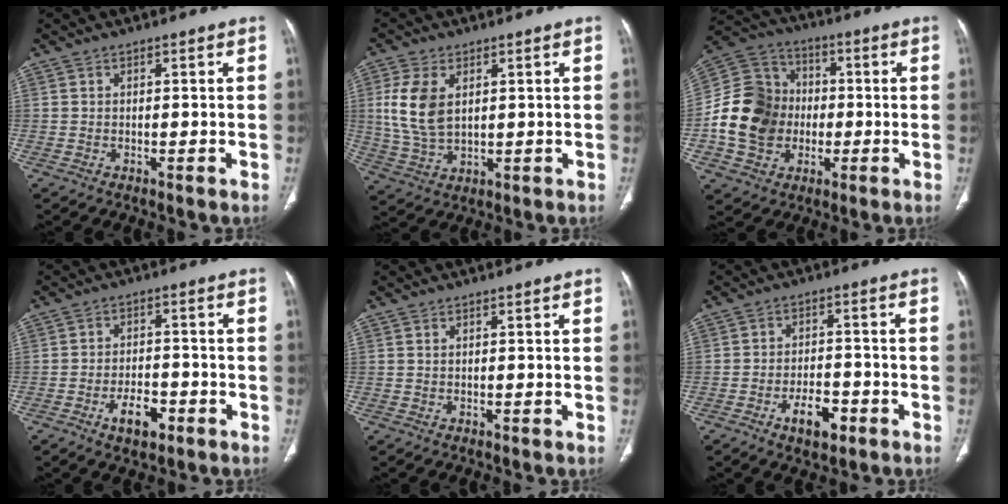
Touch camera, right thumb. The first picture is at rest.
{"total": 9.6, "force": [2.3, 5.7, 7.3], "torque": [-0.150, -0.008, 0.054]}
{"total": 16.2, "force": [-2.2, 13.9, 8.1], "torque": [-0.133, 0.031, -0.042]}
{"total": 6.2, "force": [-3.1, 3.3, 4.2], "torque": [-0.060, 0.019, -0.050]}
{"total": 0.0}
{"total": 6.7, "force": [-3.4, 3.4, 4.7], "torque": [-0.065, 0.021, -0.053]}